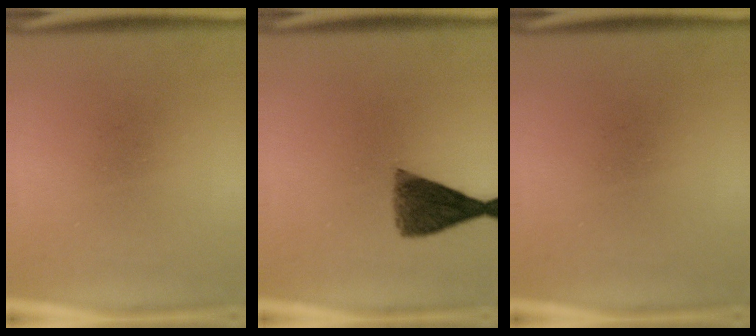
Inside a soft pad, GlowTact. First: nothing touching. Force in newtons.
{"total": 7.6}
{"total": 0.0}